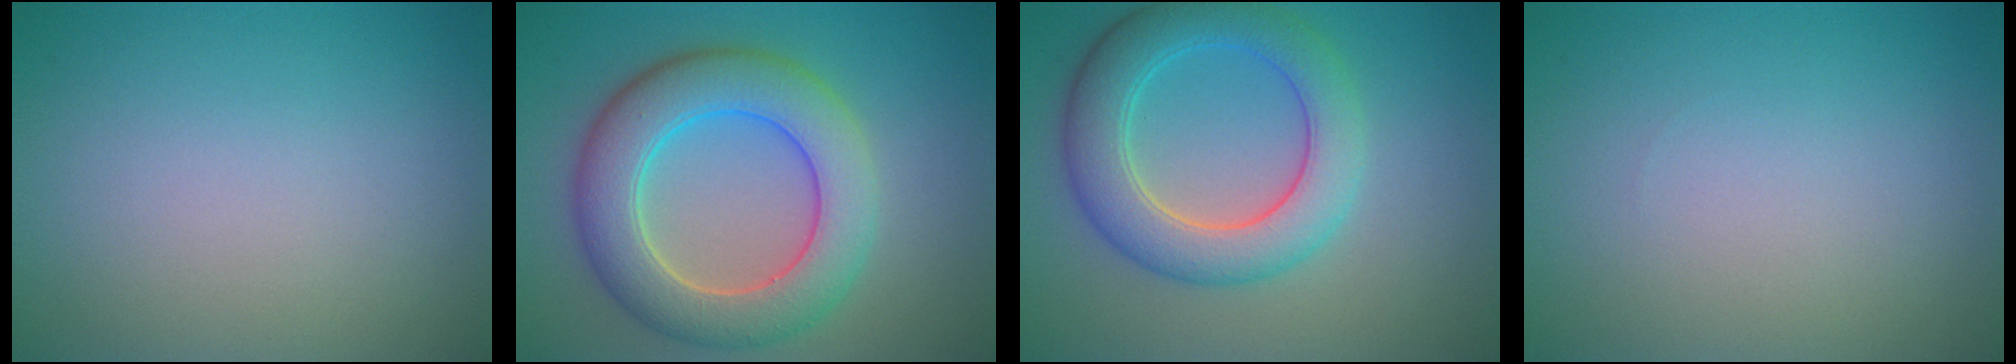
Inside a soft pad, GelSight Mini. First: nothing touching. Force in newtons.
{"total": 8.0, "press": 8.0, "slide": 0.5}
{"total": 6.1, "press": 6.1, "slide": 0.2}
{"total": 0.0}